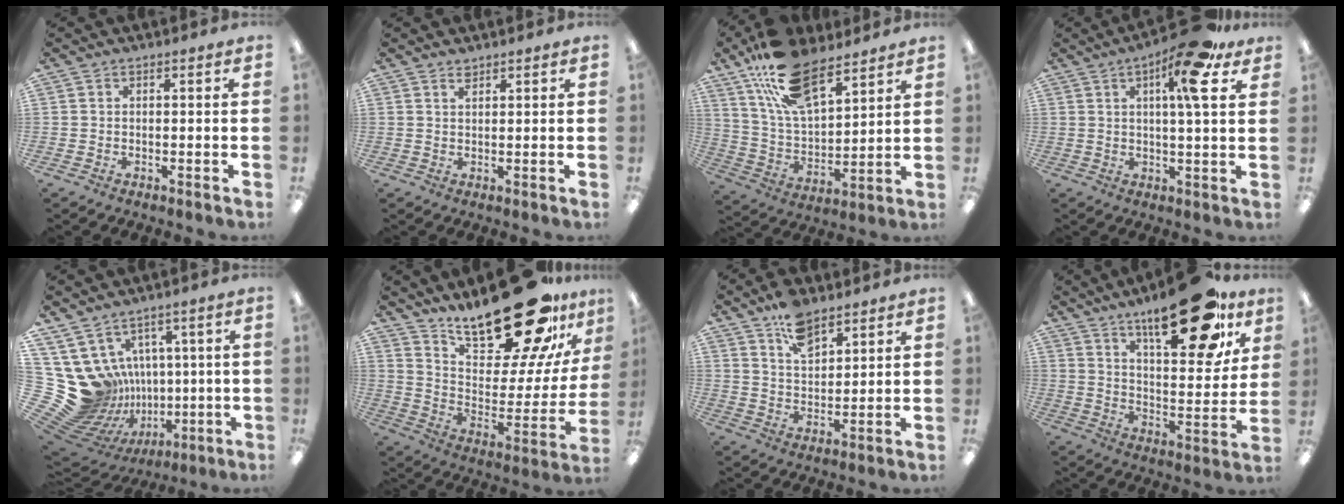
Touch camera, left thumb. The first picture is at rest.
{"total": 1.5, "force": [1.3, 0.4, 0.5], "torque": [-0.005, -0.005, 0.024]}
{"total": 19.4, "force": [12.9, 9.0, 11.4], "torque": [-0.216, -0.049, 0.232]}
{"total": 13.7, "force": [7.1, 3.1, 11.3], "torque": [-0.173, -0.027, 0.106]}
{"total": 18.0, "force": [1.1, 16.0, 8.0], "torque": [-0.197, -0.039, 0.061]}
{"total": 28.4, "force": [21.4, 9.6, 15.9], "torque": [-0.231, -0.144, 0.353]}
{"total": 9.4, "force": [6.8, 4.7, 4.5], "torque": [-0.076, -0.032, 0.123]}
{"total": 24.4, "force": [16.0, 8.7, 16.2], "torque": [-0.227, -0.091, 0.256]}